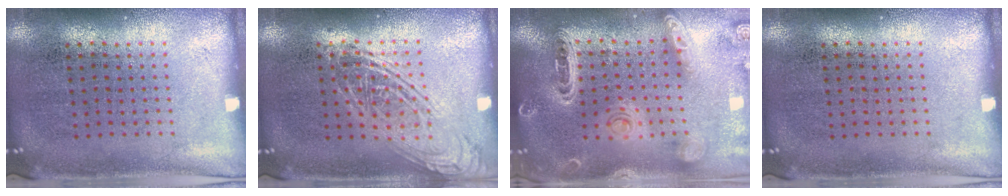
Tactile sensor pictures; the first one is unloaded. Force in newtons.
{"total": 2.3, "press": 2.3, "slide": 0.2}
{"total": 1.9, "press": 1.9, "slide": 0.5}
{"total": 0.0}